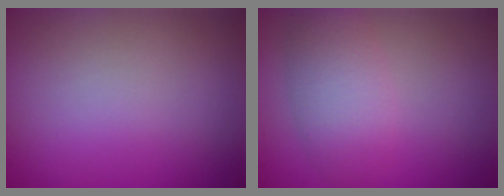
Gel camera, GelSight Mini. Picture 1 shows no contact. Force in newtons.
{"total": 3.5, "press": 3.5, "slide": 0.2}